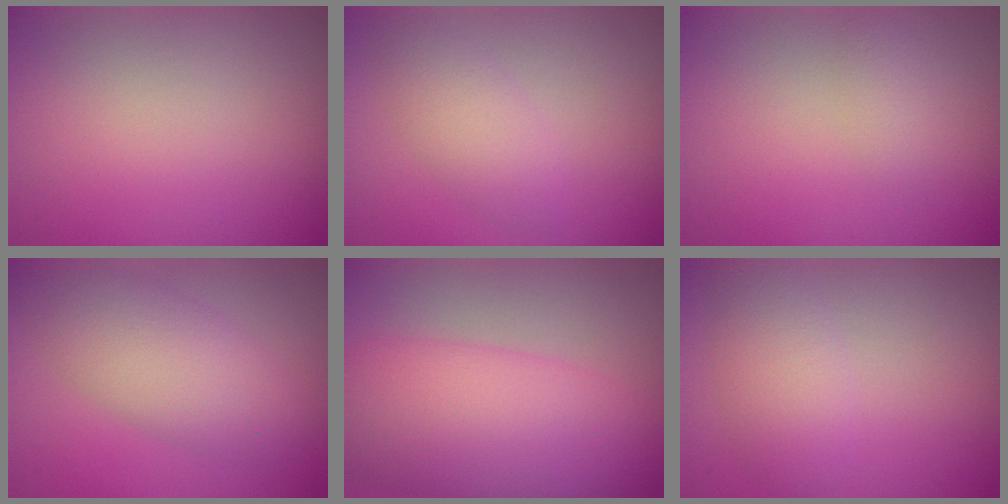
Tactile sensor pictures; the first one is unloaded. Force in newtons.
{"total": 2.7, "press": 2.7, "slide": 0.0}
{"total": 1.2, "press": 1.2, "slide": 0.1}
{"total": 5.3, "press": 5.3, "slide": 0.4}
{"total": 8.9, "press": 8.9, "slide": 0.1}
{"total": 3.4, "press": 3.4, "slide": 0.2}